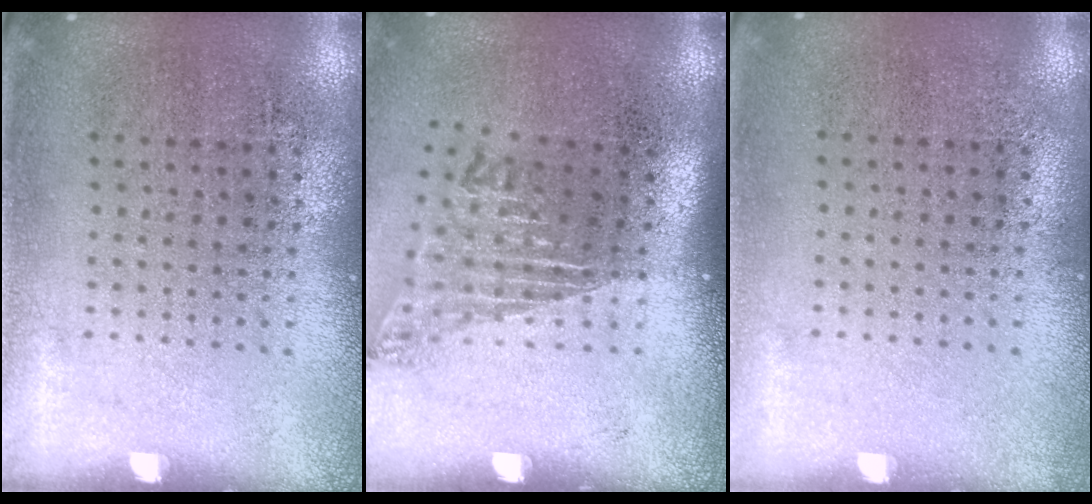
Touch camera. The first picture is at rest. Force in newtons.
{"total": 1.7, "press": 1.1, "slide": 1.3}
{"total": 0.0}